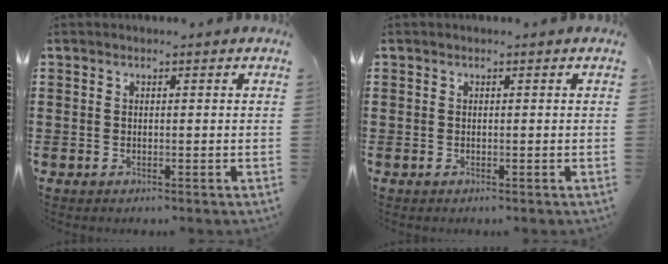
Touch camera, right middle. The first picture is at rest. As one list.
[{"total": 0.0}]